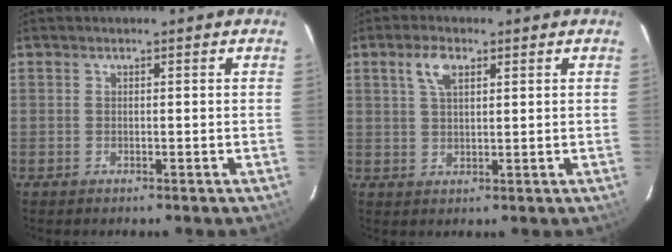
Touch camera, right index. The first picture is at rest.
{"total": 4.4, "force": [2.1, 2.1, 3.3], "torque": [-0.061, 0.009, 0.039]}